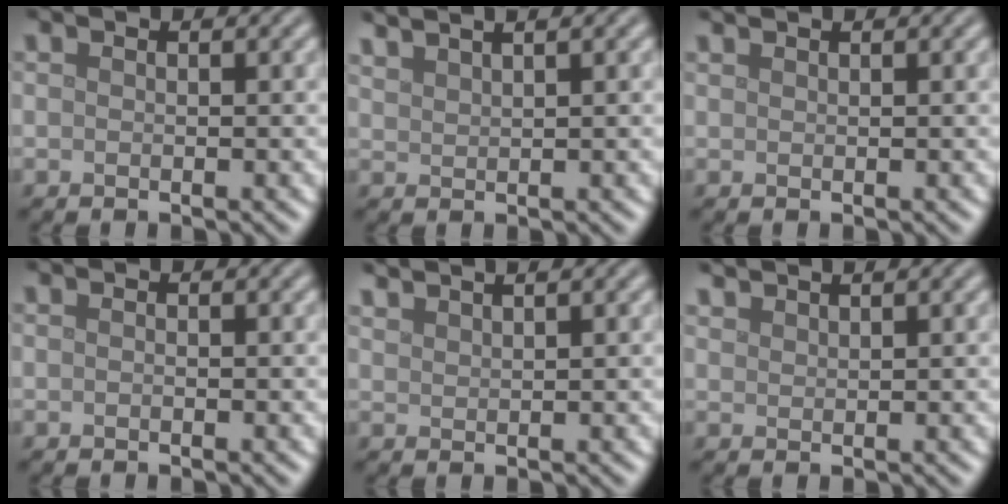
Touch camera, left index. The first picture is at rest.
{"total": 3.9, "force": [3.0, 1.2, 2.2], "torque": [-0.013, 0.023, 0.024]}
{"total": 0.7, "force": [0.7, 0.1, 0.2], "torque": [-0.003, 0.001, 0.012]}
{"total": 0.0}
{"total": 2.5, "force": [2.1, 0.6, 1.2], "torque": [-0.006, 0.010, 0.023]}
{"total": 1.6, "force": [1.5, 0.1, 0.4], "torque": [-0.006, 0.004, 0.030]}